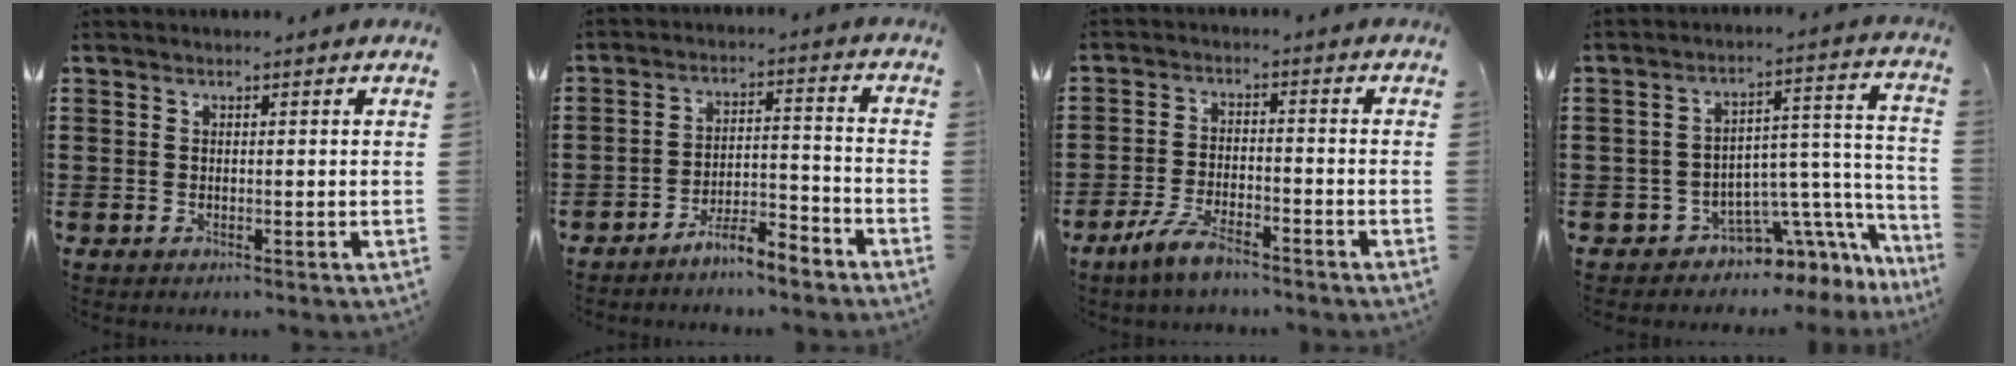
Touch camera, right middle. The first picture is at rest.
{"total": 5.5, "force": [-5.2, 0.4, 1.8], "torque": [-0.039, 0.002, -0.103]}
{"total": 5.7, "force": [-4.4, 1.4, 3.3], "torque": [-0.082, -0.004, -0.086]}
{"total": 5.3, "force": [-4.5, 2.5, 1.5], "torque": [-0.039, -0.016, -0.082]}